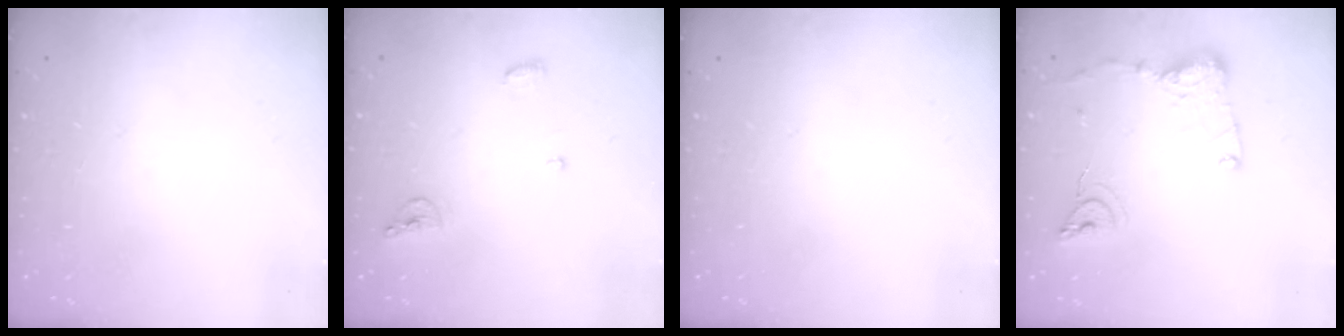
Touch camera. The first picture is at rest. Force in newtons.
{"total": 6.0, "press": 6.0, "slide": 0.2}
{"total": 0.0}
{"total": 12.7, "press": 12.6, "slide": 1.4}